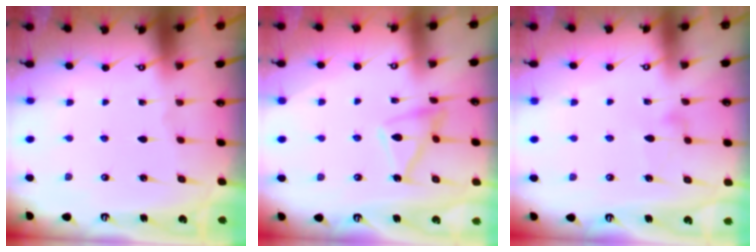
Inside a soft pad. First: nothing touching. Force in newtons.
{"total": 12.7, "press": 12.6, "slide": 0.8}
{"total": 6.6, "press": 6.6, "slide": 0.3}